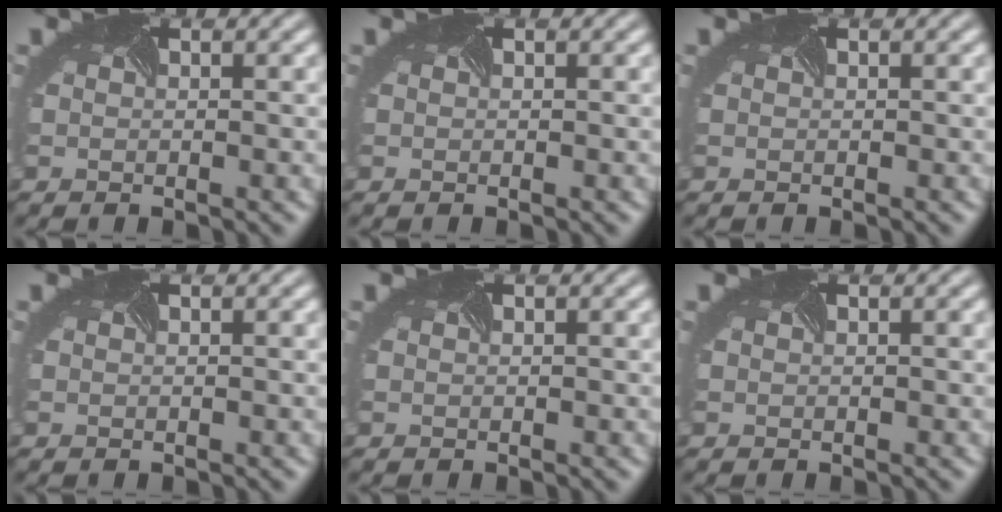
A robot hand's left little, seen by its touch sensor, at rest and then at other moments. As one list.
[{"total": 0.0}, {"total": 0.0}, {"total": 0.0}, {"total": 0.0}, {"total": 0.0}]